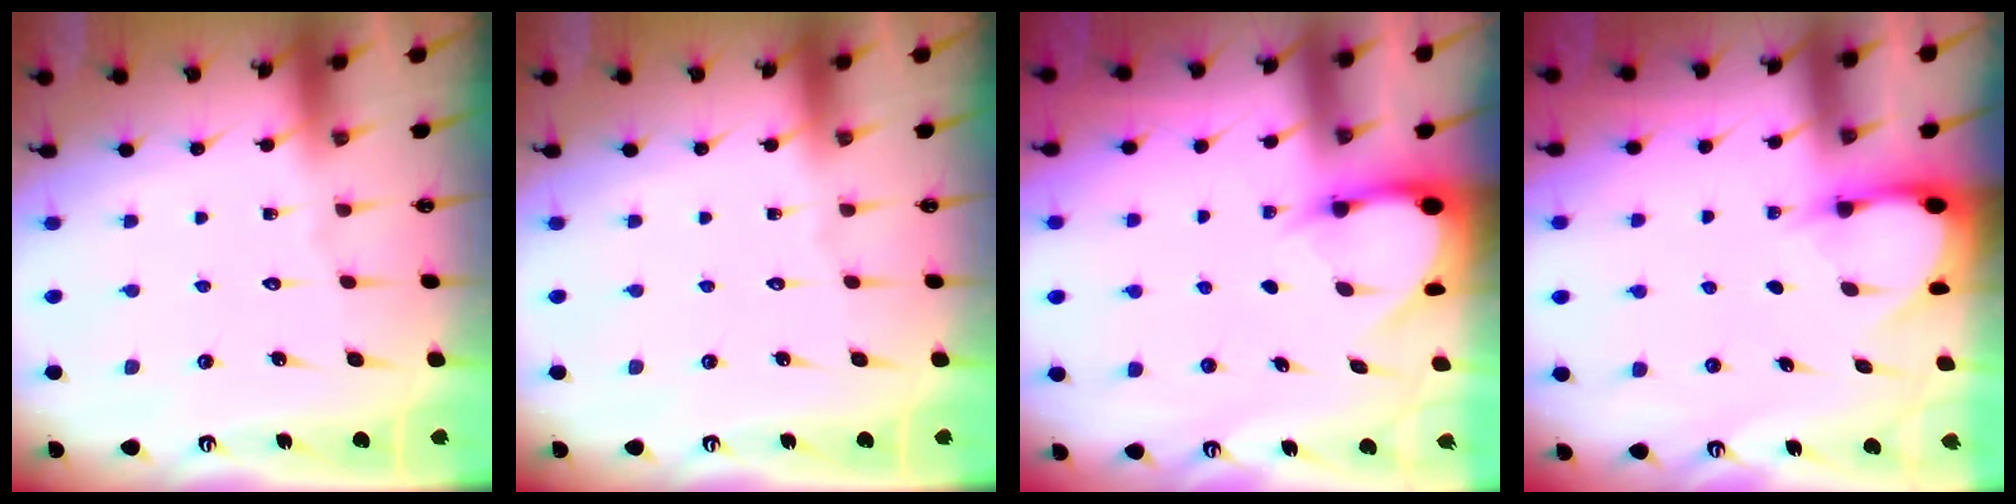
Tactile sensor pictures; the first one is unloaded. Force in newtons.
{"total": 0.0}
{"total": 3.4, "press": 3.4, "slide": 0.2}
{"total": 2.9, "press": 2.9, "slide": 0.3}